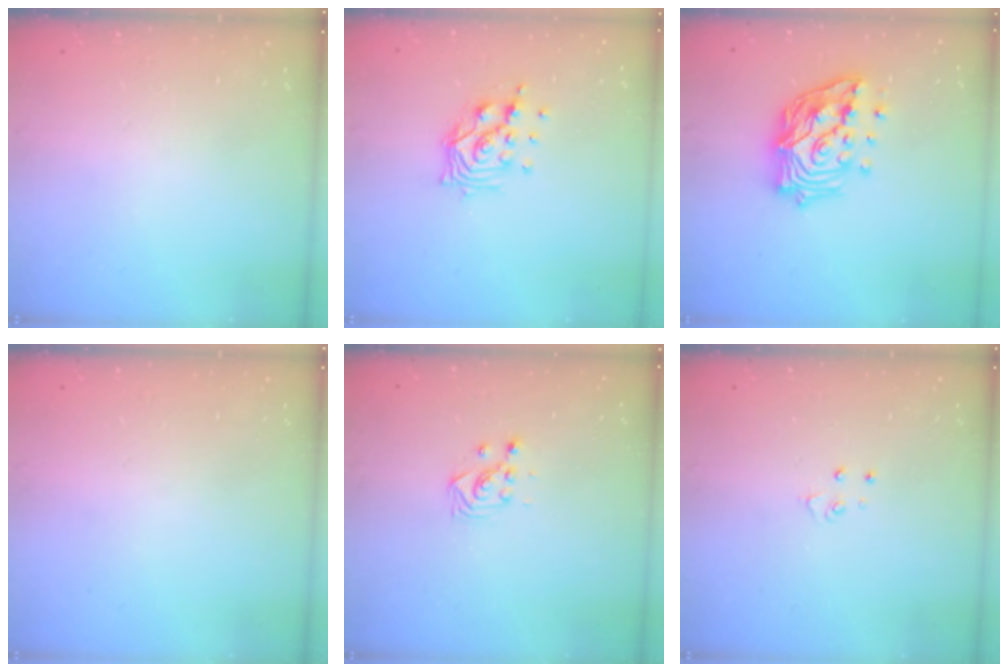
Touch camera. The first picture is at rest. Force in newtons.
{"total": 9.6, "press": 9.6, "slide": 0.8}
{"total": 18.1, "press": 17.9, "slide": 2.6}
{"total": 0.0}
{"total": 2.9, "press": 2.9, "slide": 0.4}
{"total": 3.2, "press": 3.2, "slide": 0.3}